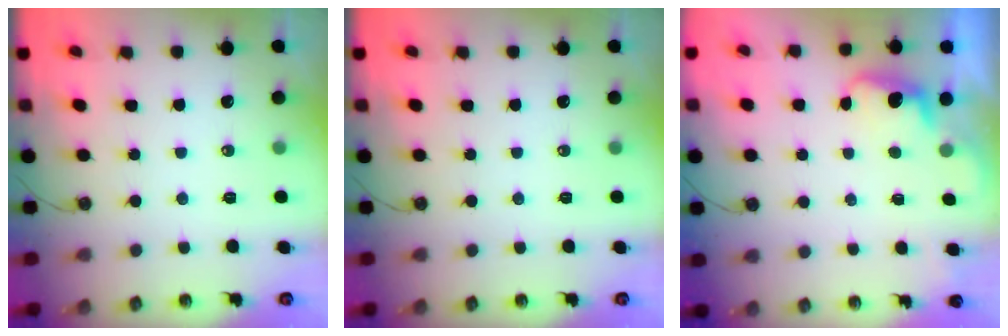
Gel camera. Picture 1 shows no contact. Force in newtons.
{"total": 0.0}
{"total": 1.4, "press": 1.2, "slide": 0.8}